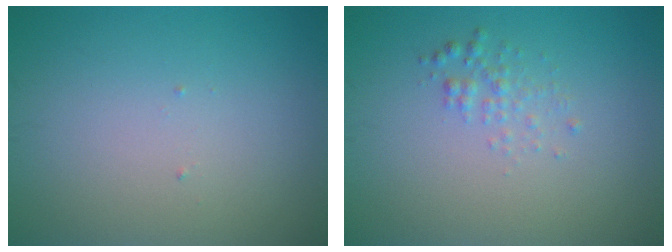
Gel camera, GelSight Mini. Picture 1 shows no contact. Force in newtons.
{"total": 1.3, "press": 1.3, "slide": 0.0}